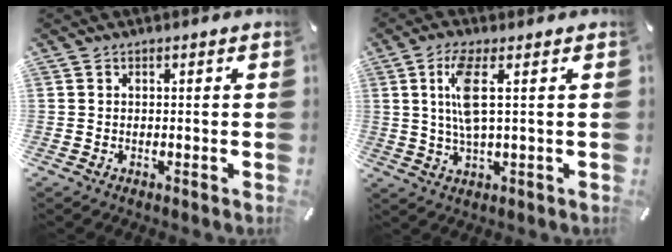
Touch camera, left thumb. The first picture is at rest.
{"total": 8.0, "force": [1.8, 2.1, 7.5], "torque": [-0.163, -0.003, 0.027]}